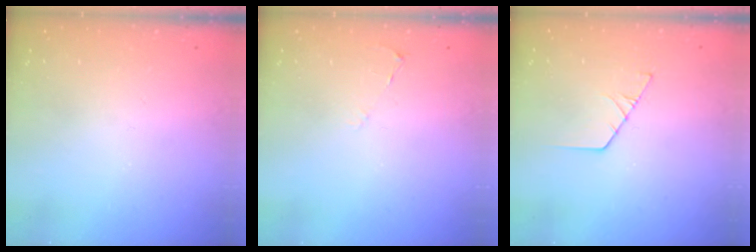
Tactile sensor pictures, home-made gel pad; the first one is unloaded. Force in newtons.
{"total": 2.4, "press": 2.3, "slide": 0.4}
{"total": 2.1, "press": 2.1, "slide": 0.1}